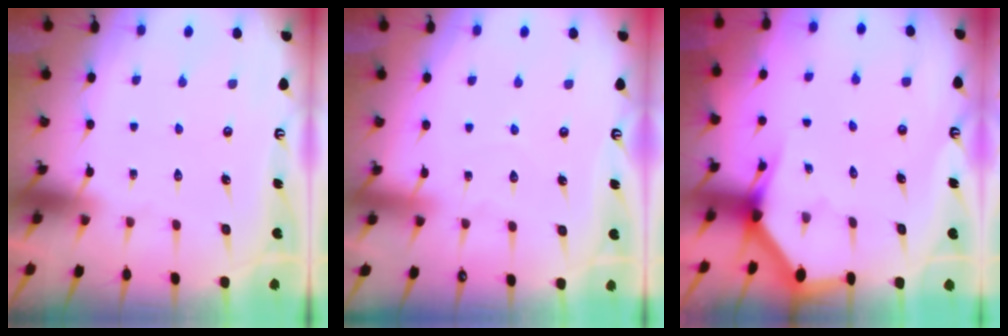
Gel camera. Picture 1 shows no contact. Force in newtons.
{"total": 2.7, "press": 2.7, "slide": 0.4}
{"total": 3.1, "press": 3.1, "slide": 0.1}